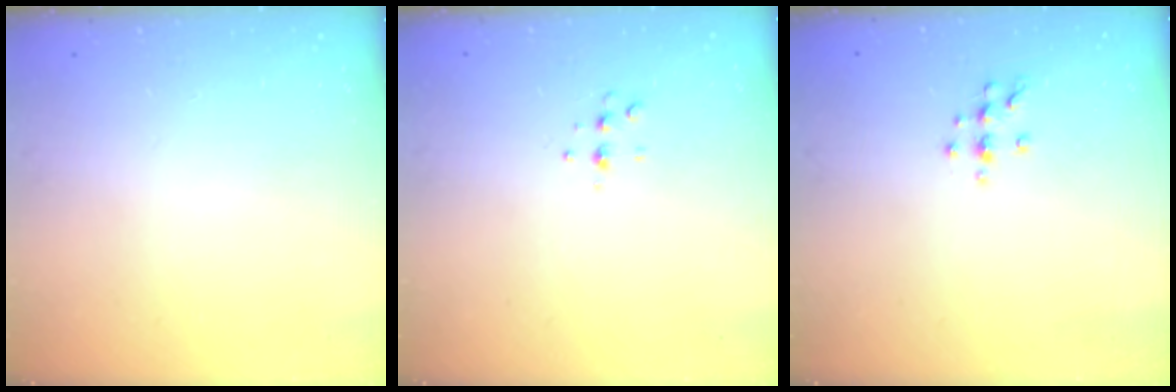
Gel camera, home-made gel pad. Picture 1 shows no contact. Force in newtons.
{"total": 4.7, "press": 4.6, "slide": 0.6}
{"total": 6.3, "press": 6.2, "slide": 0.7}